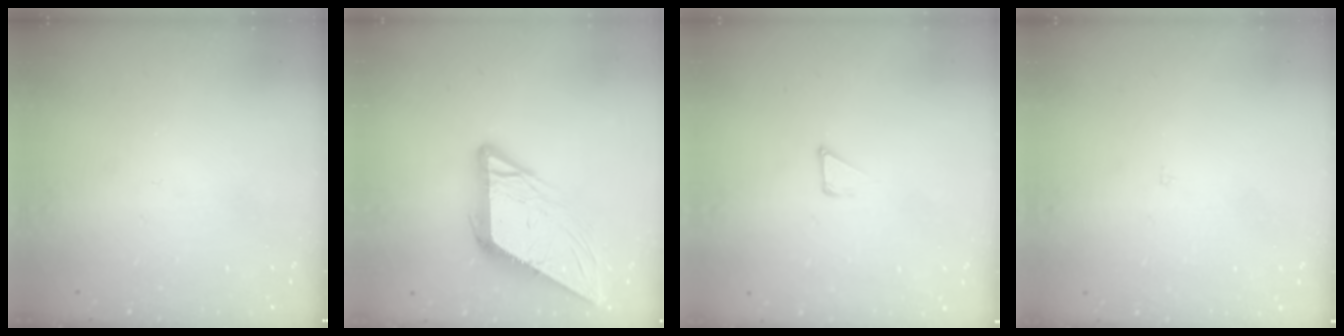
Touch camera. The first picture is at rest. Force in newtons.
{"total": 10.6, "press": 10.5, "slide": 1.1}
{"total": 2.9, "press": 2.9, "slide": 0.3}
{"total": 2.2, "press": 2.2, "slide": 0.2}